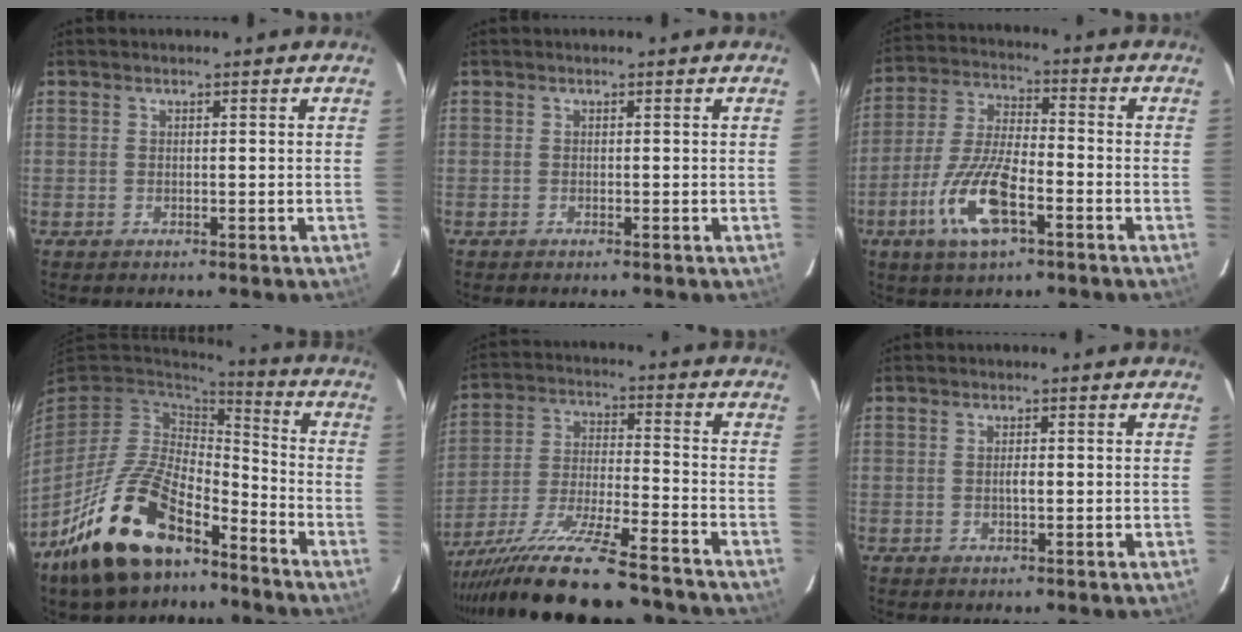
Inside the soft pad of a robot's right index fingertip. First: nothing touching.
{"total": 0.0}
{"total": 13.3, "force": [-6.0, 4.3, 11.1], "torque": [-0.239, -0.010, -0.117]}
{"total": 20.5, "force": [-13.0, 9.1, 12.8], "torque": [-0.269, -0.015, -0.234]}
{"total": 22.7, "force": [-19.4, 2.1, 11.6], "torque": [-0.233, -0.061, -0.315]}
{"total": 1.4, "force": [-0.1, 0.5, 1.3], "torque": [-0.023, 0.002, -0.002]}